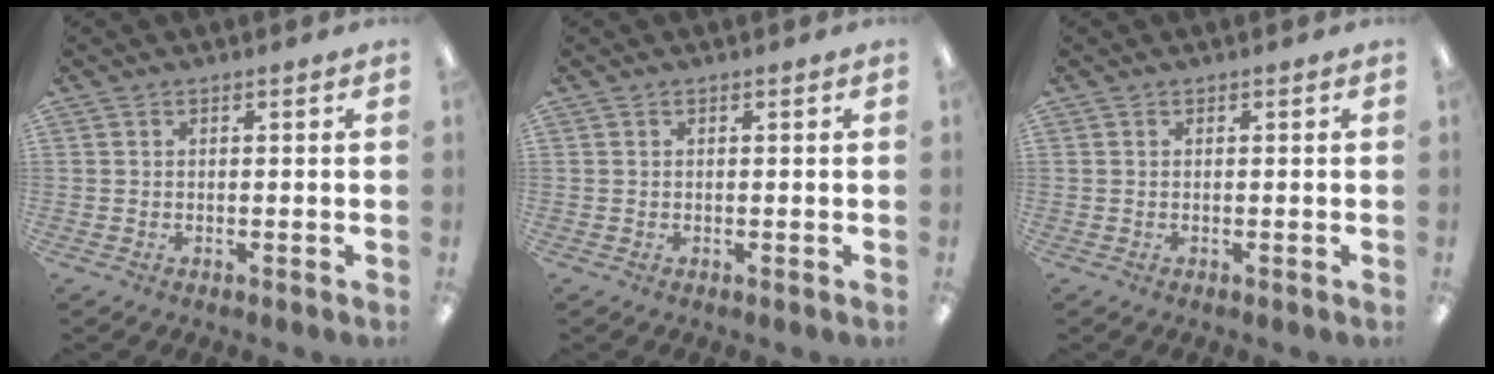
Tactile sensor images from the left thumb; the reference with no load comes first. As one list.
[{"total": 0.0}, {"total": 0.0}]